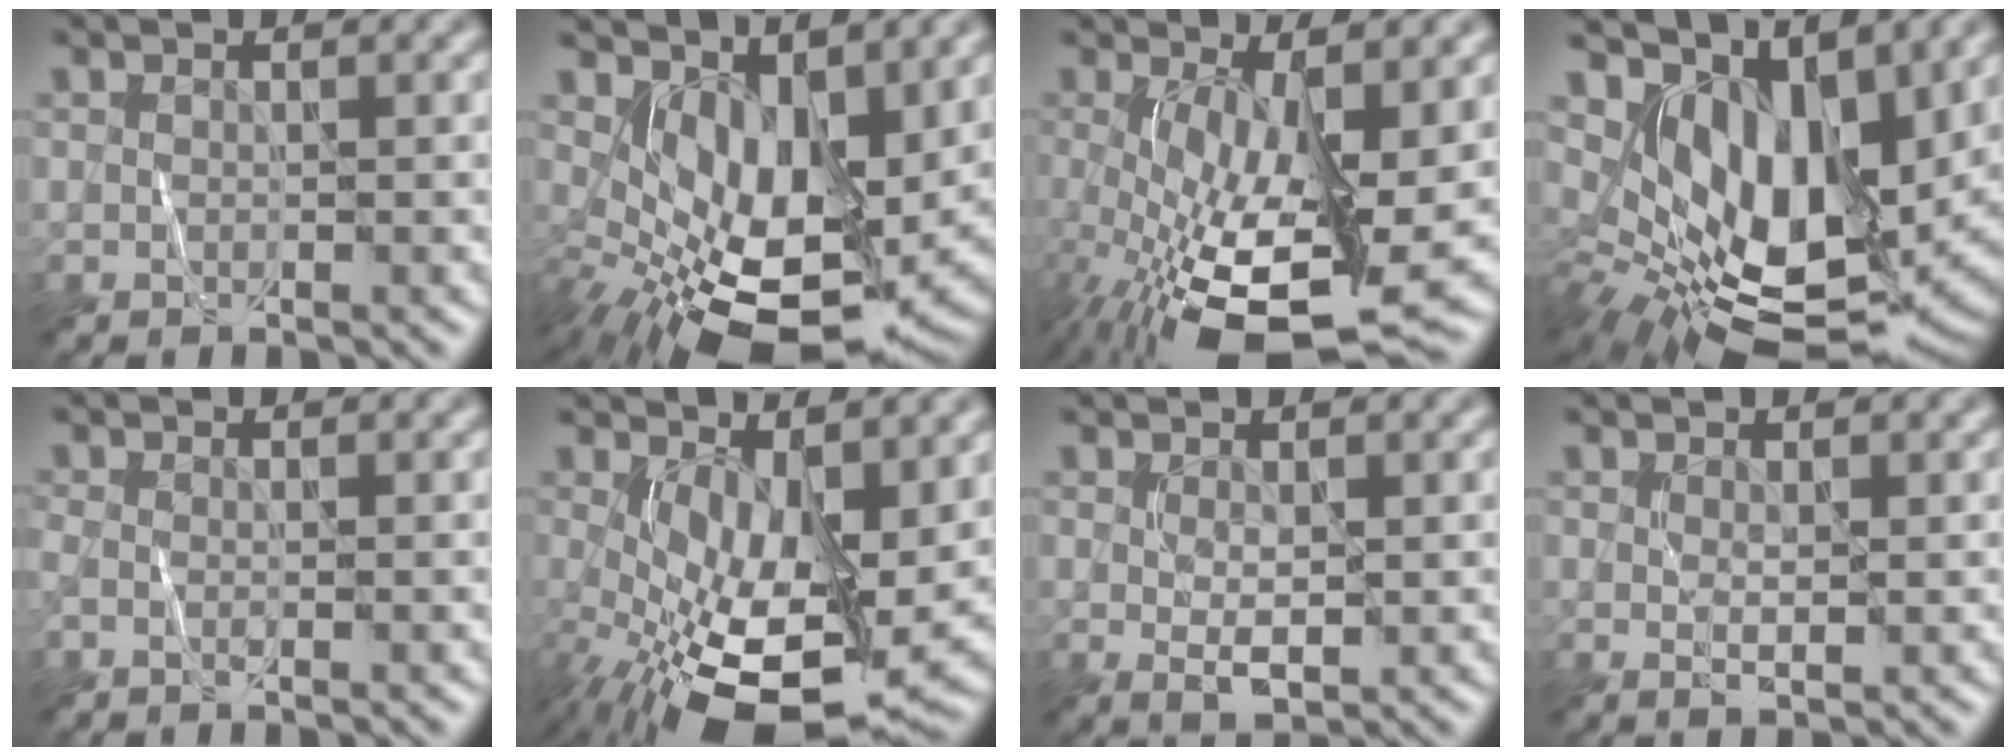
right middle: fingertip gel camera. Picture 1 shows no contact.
{"total": 11.3, "force": [1.0, 6.0, 9.5], "torque": [-0.164, -0.036, 0.036]}
{"total": 13.6, "force": [-2.5, 5.5, 12.2], "torque": [-0.216, -0.037, -0.026]}
{"total": 12.9, "force": [5.0, 6.8, 9.7], "torque": [-0.176, -0.003, 0.098]}
{"total": 0.8, "force": [-0.3, 0.2, 0.7], "torque": [-0.016, -0.001, -0.007]}
{"total": 11.4, "force": [-0.6, 5.5, 9.9], "torque": [-0.165, -0.036, 0.005]}
{"total": 1.8, "force": [0.2, 0.8, 1.6], "torque": [-0.030, -0.006, 0.009]}
{"total": 1.0, "force": [0.3, 0.3, 0.8], "torque": [-0.014, -0.006, 0.011]}